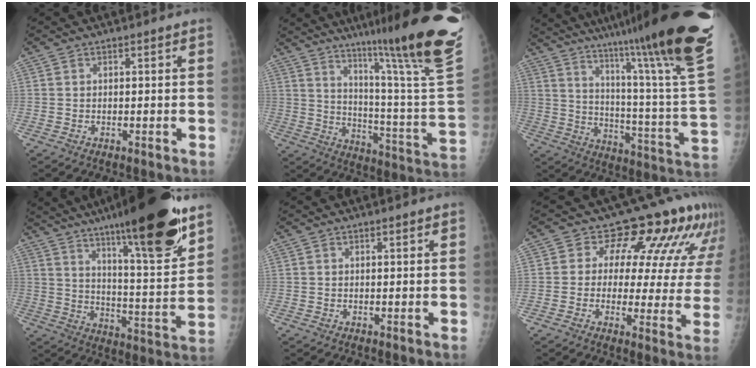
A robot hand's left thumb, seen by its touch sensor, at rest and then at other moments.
{"total": 30.2, "force": [20.4, 1.4, 22.3], "torque": [-0.276, -0.126, 0.294]}
{"total": 34.5, "force": [24.4, 2.2, 24.2], "torque": [-0.286, -0.131, 0.344]}
{"total": 24.1, "force": [16.2, 3.2, 17.6], "torque": [-0.247, -0.072, 0.256]}
{"total": 0.8, "force": [0.6, 0.1, 0.5], "torque": [-0.005, -0.002, 0.008]}
{"total": 15.2, "force": [9.3, 7.8, 9.2], "torque": [-0.062, -0.037, 0.092]}